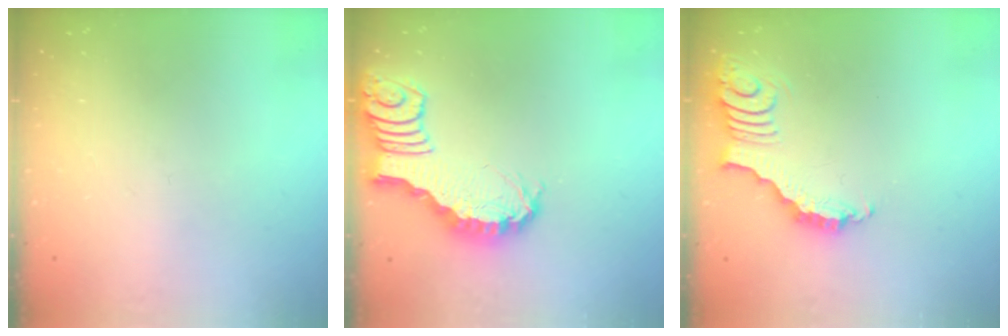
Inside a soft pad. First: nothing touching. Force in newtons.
{"total": 2.7, "press": 2.6, "slide": 0.4}
{"total": 3.8, "press": 3.7, "slide": 0.5}